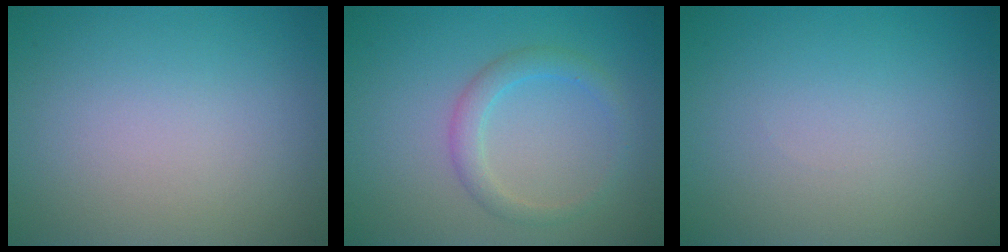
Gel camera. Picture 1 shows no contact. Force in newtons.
{"total": 2.2, "press": 2.2, "slide": 0.1}
{"total": 0.0}